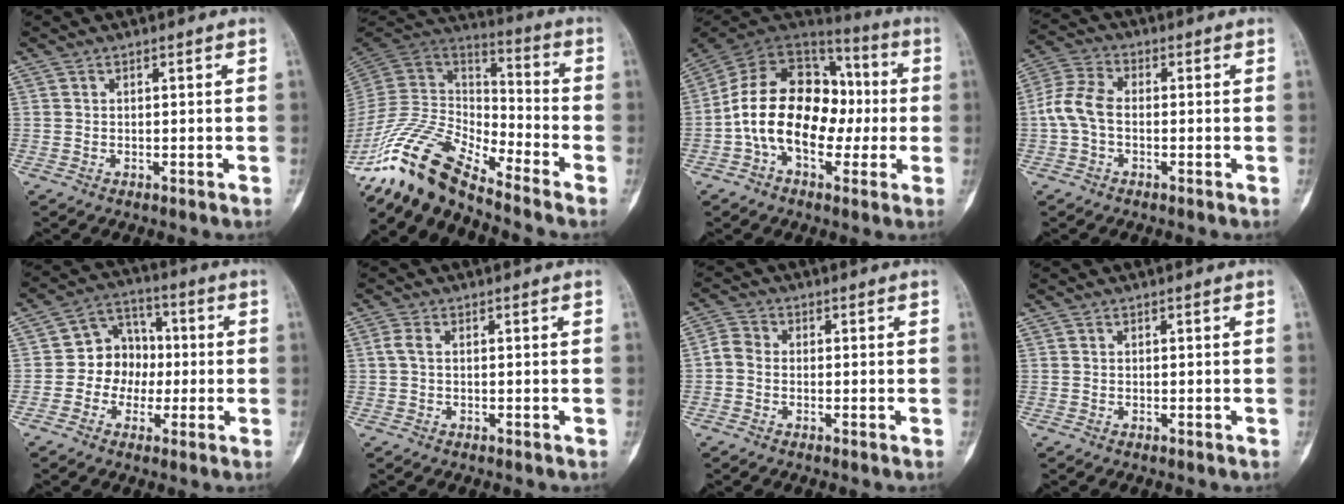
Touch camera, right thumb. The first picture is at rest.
{"total": 15.3, "force": [-13.0, 3.7, 7.0], "torque": [-0.135, 0.090, -0.260]}
{"total": 20.3, "force": [-2.2, 13.5, 15.0], "torque": [-0.234, 0.049, -0.041]}
{"total": 6.9, "force": [-0.9, 4.3, 5.3], "torque": [-0.114, 0.019, -0.028]}
{"total": 9.6, "force": [-0.8, 8.2, 4.9], "torque": [-0.034, 0.030, -0.027]}
{"total": 1.6, "force": [0.1, 0.8, 1.4], "torque": [-0.038, 0.000, 0.000]}
{"total": 3.1, "force": [-0.6, 2.4, 1.8], "torque": [-0.032, 0.008, -0.024]}
{"total": 0.0}